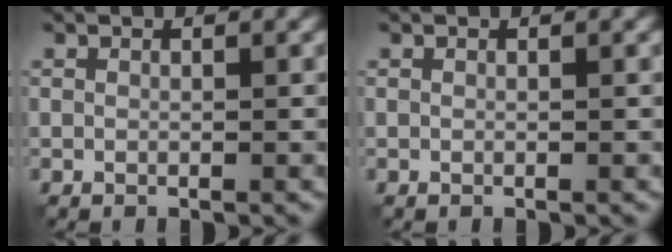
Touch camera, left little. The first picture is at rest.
{"total": 0.0}